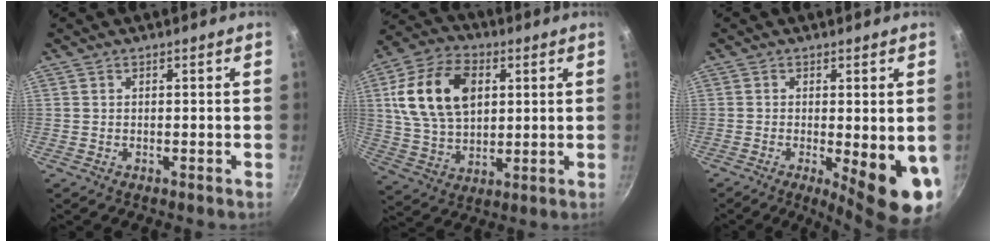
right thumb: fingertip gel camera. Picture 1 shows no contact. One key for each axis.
{"total": 17.4, "fx": 4.3, "fy": 11.5, "fz": 12.3, "tx": -0.214, "ty": -0.002, "tz": 0.077}
{"total": 11.6, "fx": -2.3, "fy": 3.0, "fz": 10.9, "tx": -0.127, "ty": -0.016, "tz": -0.022}